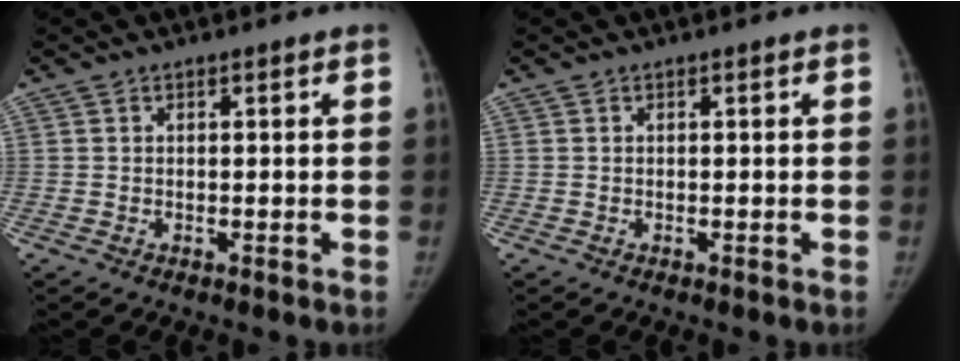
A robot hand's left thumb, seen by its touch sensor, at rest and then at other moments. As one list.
[{"total": 0.0}]